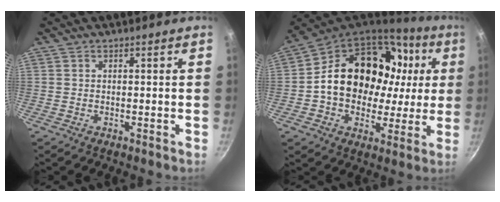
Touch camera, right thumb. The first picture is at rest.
{"total": 25.0, "force": [4.2, 18.8, 16.0], "torque": [-0.244, 0.033, 0.073]}